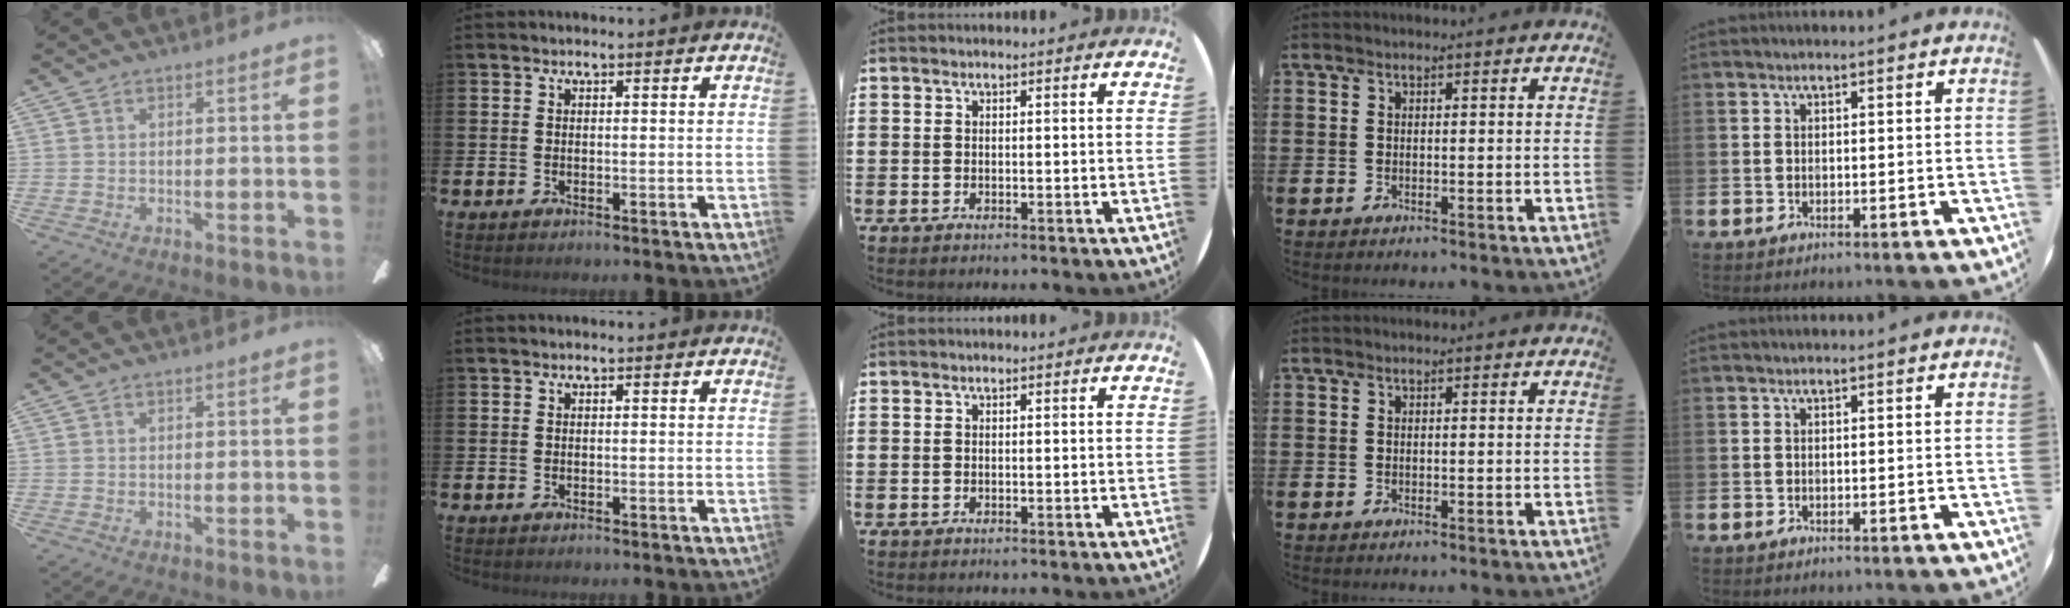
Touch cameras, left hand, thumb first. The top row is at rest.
{}